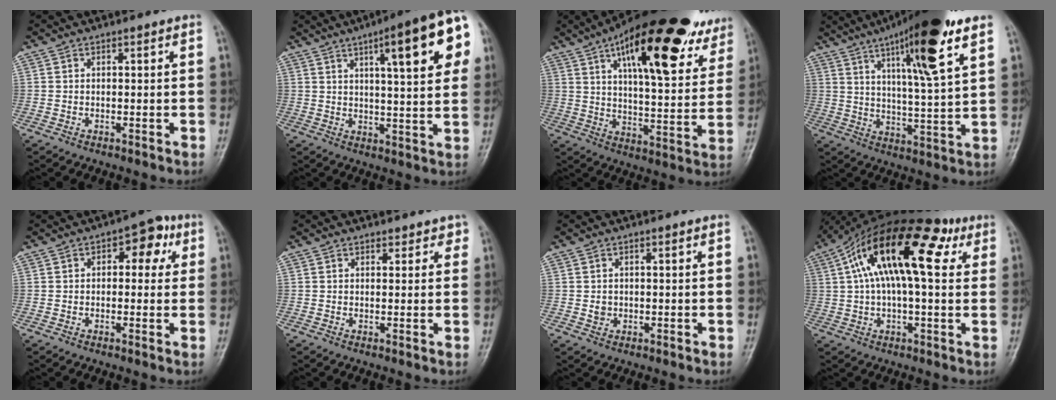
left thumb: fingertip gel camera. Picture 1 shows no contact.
{"total": 17.1, "force": [6.6, 3.9, 15.3], "torque": [-0.179, -0.006, 0.082]}
{"total": 28.8, "force": [16.2, 10.5, 21.3], "torque": [-0.273, -0.021, 0.238]}
{"total": 17.5, "force": [9.7, 2.1, 14.5], "torque": [-0.223, -0.033, 0.155]}
{"total": 6.3, "force": [1.6, 3.9, 4.7], "torque": [-0.018, 0.013, 0.010]}
{"total": 1.9, "force": [1.3, 1.3, 0.3], "torque": [0.020, -0.005, 0.010]}
{"total": 1.6, "force": [-0.3, 1.5, 0.5], "torque": [0.002, 0.006, -0.004]}
{"total": 19.4, "force": [5.9, 8.1, 16.6], "torque": [-0.270, 0.044, 0.085]}